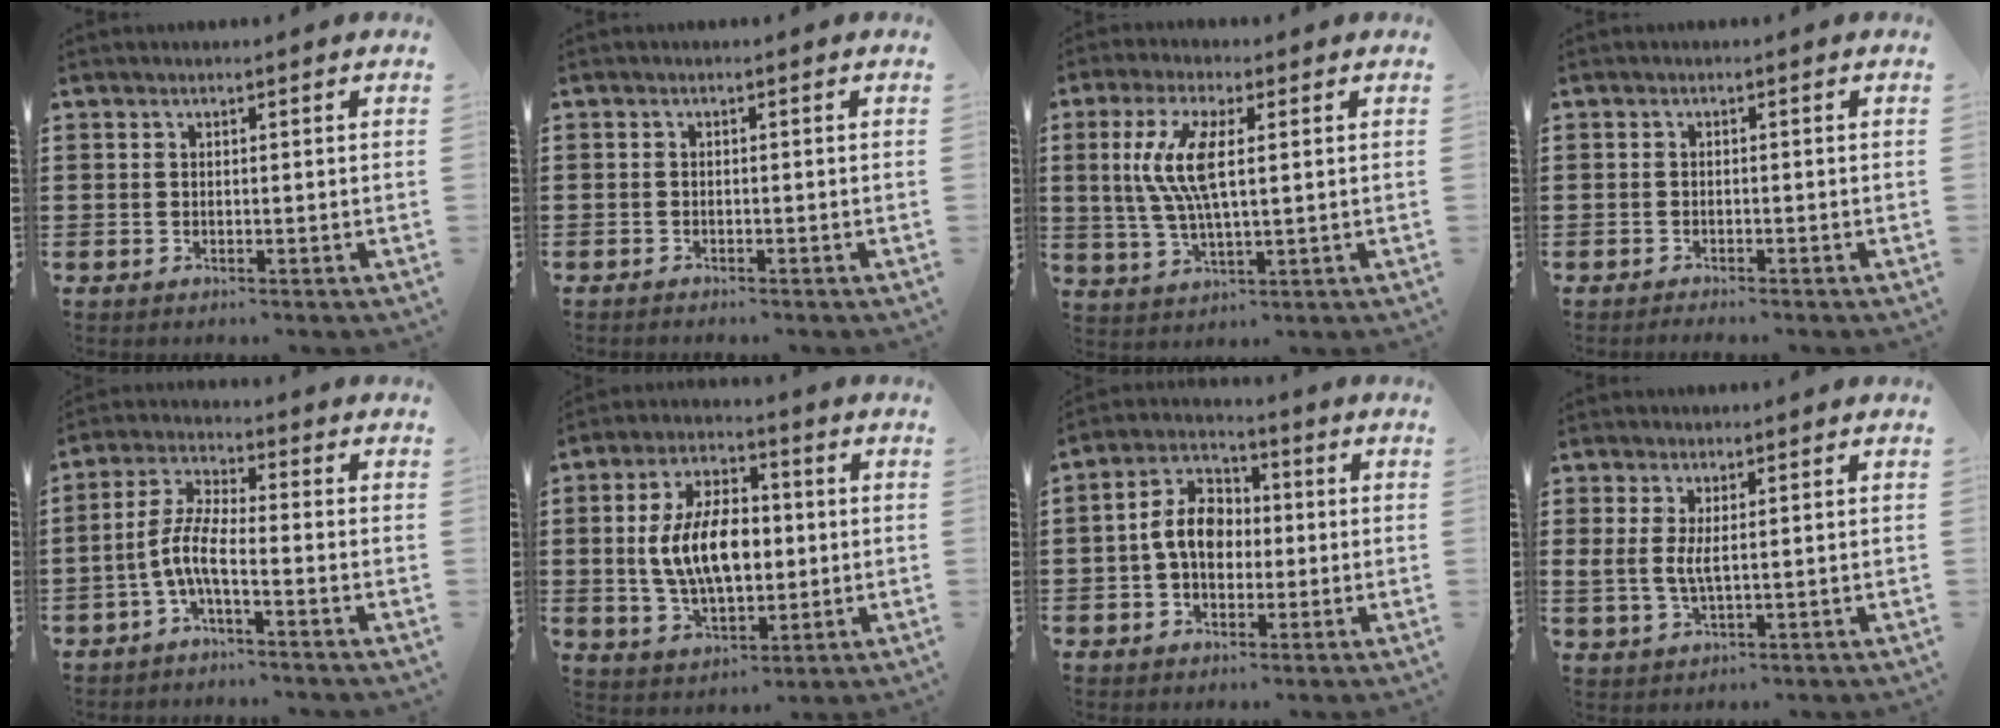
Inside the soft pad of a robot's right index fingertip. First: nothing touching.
{"total": 0.8, "force": [-0.8, 0.1, 0.1], "torque": [-0.004, -0.002, -0.015]}
{"total": 8.7, "force": [1.6, 2.4, 8.1], "torque": [-0.194, -0.008, 0.015]}
{"total": 0.9, "force": [-0.9, 0.0, 0.0], "torque": [-0.002, 0.001, -0.019]}
{"total": 5.7, "force": [-2.6, 1.3, 5.0], "torque": [-0.124, -0.007, -0.056]}
{"total": 10.5, "force": [0.2, 5.9, 8.6], "torque": [-0.182, 0.008, -0.002]}
{"total": 7.5, "force": [-0.4, 5.2, 5.4], "torque": [-0.121, 0.014, -0.012]}
{"total": 3.0, "force": [0.8, 0.9, 2.8], "torque": [-0.073, -0.006, 0.010]}